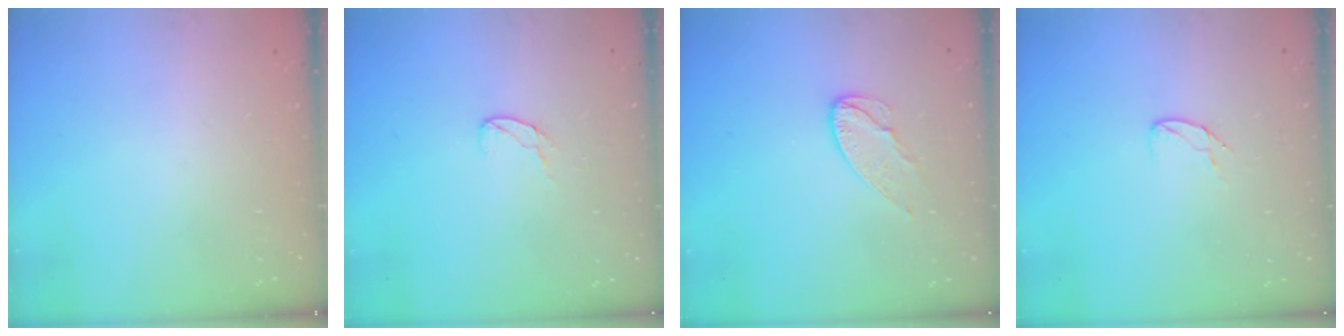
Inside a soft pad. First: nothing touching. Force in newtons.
{"total": 5.5, "press": 5.4, "slide": 0.5}
{"total": 7.6, "press": 7.6, "slide": 0.2}
{"total": 4.9, "press": 4.9, "slide": 0.4}